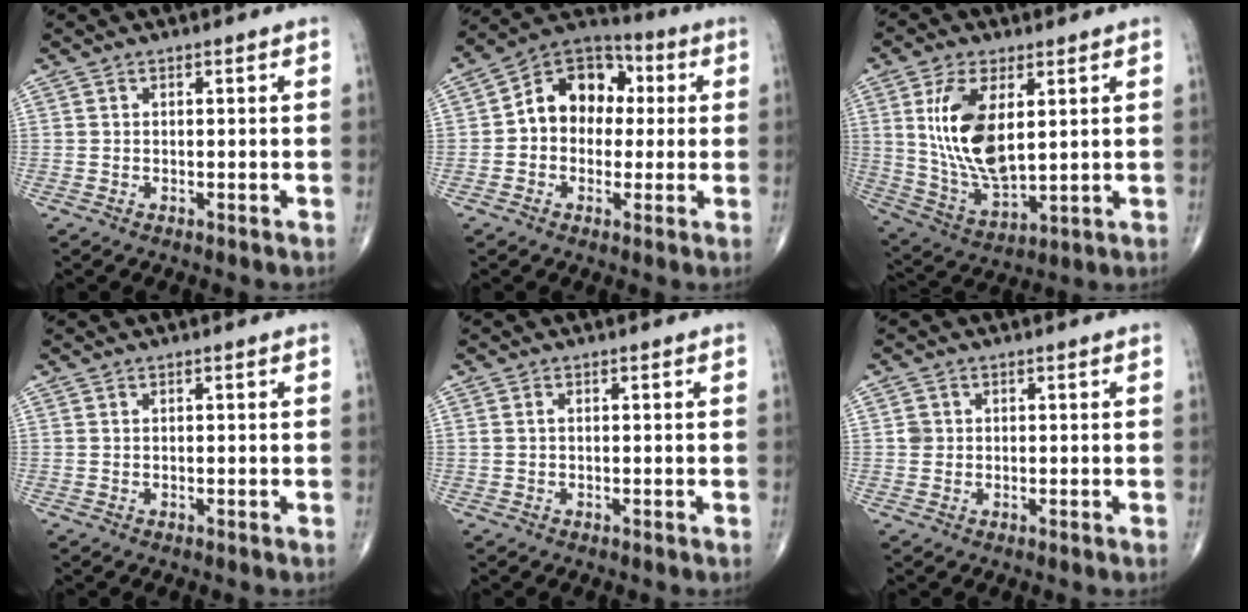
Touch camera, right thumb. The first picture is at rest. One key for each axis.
{"total": 12.6, "fx": 1.1, "fy": 9.8, "fz": 7.9, "tx": -0.084, "ty": 0.032, "tz": 0.002}
{"total": 14.8, "fx": 3.5, "fy": 7.2, "fz": 12.5, "tx": -0.237, "ty": -0.024, "tz": 0.079}
{"total": 0.0}
{"total": 0.6, "fx": 0.0, "fy": 0.3, "fz": 0.5, "tx": -0.010, "ty": 0.000, "tz": 0.001}
{"total": 1.5, "fx": 0.1, "fy": 1.4, "fz": 0.3, "tx": 0.002, "ty": 0.003, "tz": 0.002}